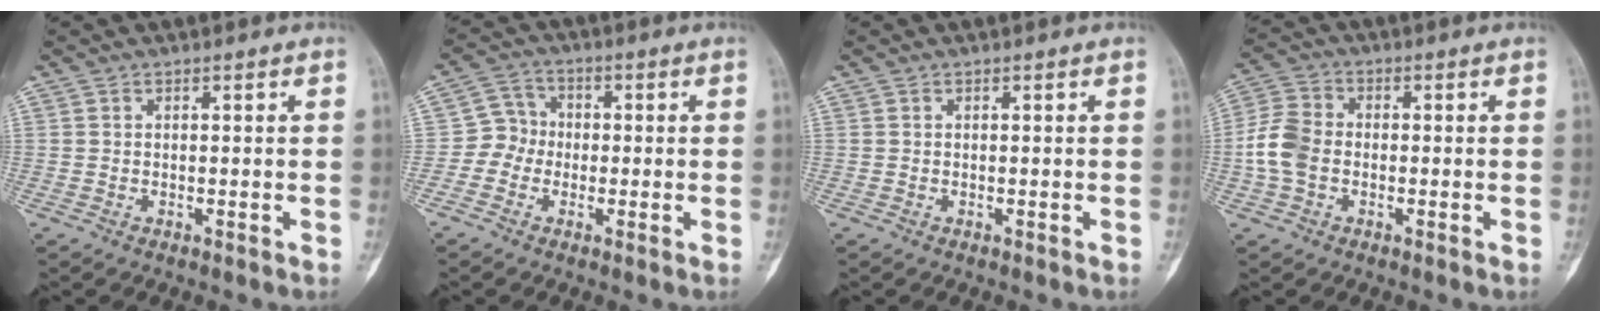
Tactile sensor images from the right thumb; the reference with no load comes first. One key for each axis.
{"total": 5.0, "fx": -1.3, "fy": 4.6, "fz": 1.5, "tx": 0.004, "ty": 0.016, "tz": -0.039}
{"total": 0.0}
{"total": 7.4, "fx": -1.3, "fy": 5.5, "fz": 4.9, "tx": -0.103, "ty": 0.019, "tz": -0.037}